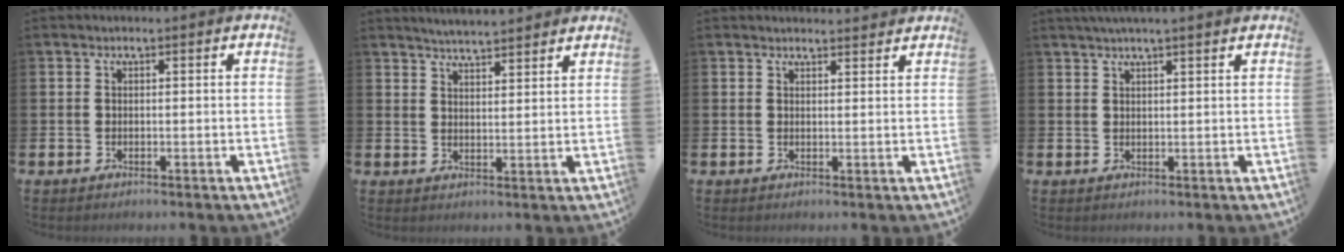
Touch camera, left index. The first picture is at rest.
{"total": 4.2, "force": [4.2, -0.1, 0.1], "torque": [-0.009, -0.023, 0.076]}
{"total": 1.9, "force": [1.9, 0.3, -0.2], "torque": [0.008, -0.010, 0.033]}
{"total": 2.1, "force": [2.0, -0.2, 0.8], "torque": [-0.017, -0.002, 0.035]}